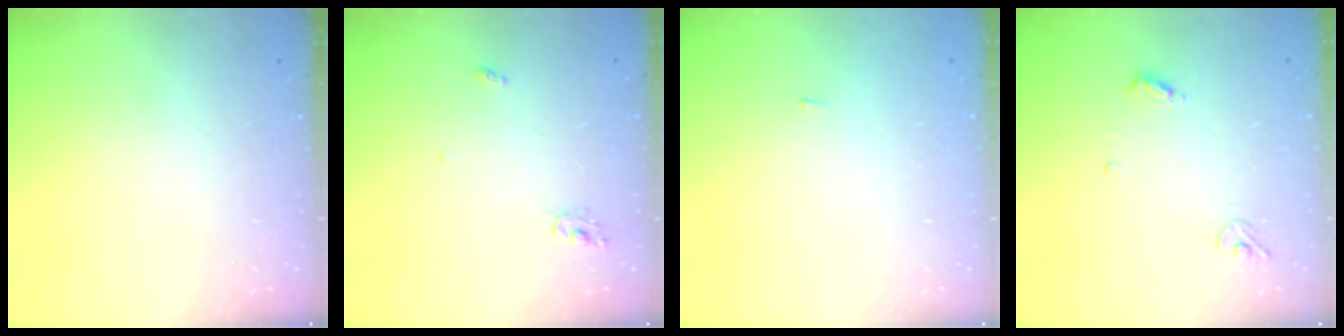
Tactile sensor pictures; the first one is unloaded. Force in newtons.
{"total": 2.8, "press": 2.8, "slide": 0.2}
{"total": 6.1, "press": 1.7, "slide": 5.9}
{"total": 3.6, "press": 3.6, "slide": 0.3}